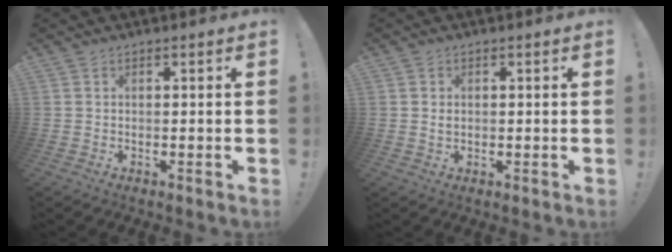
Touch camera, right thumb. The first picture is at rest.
{"total": 1.0, "force": [0.2, 0.9, 0.4], "torque": [-0.005, 0.002, 0.002]}